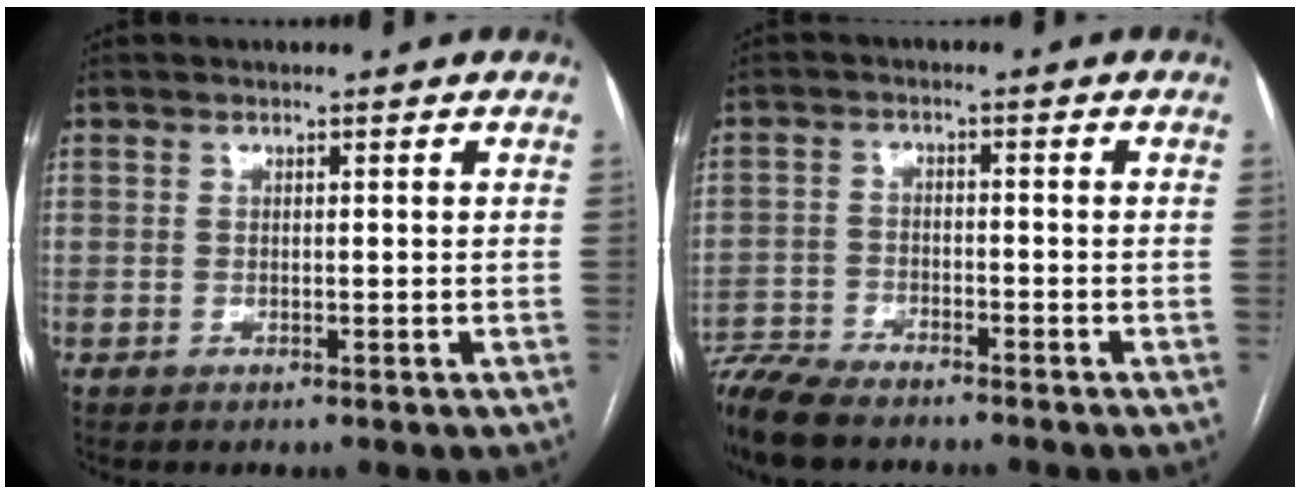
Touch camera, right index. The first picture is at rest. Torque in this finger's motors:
{"motor_torque": [0.08, -0.59, 0.10, 0.06]}